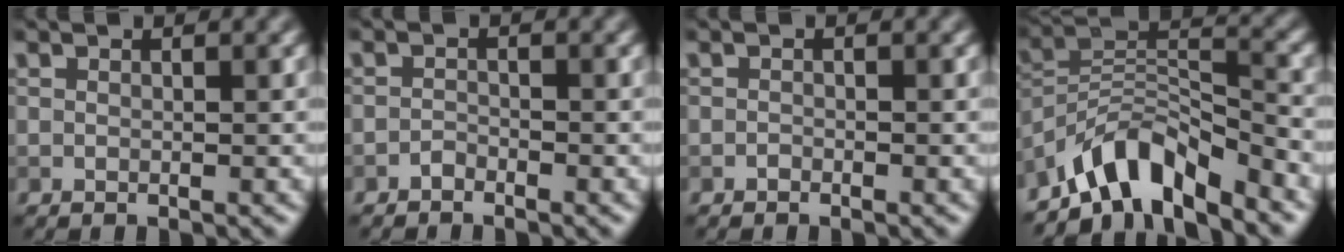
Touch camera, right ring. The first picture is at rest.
{"total": 0.9, "force": [-0.8, 0.3, 0.2], "torque": [-0.004, 0.002, -0.018]}
{"total": 0.5, "force": [-0.5, 0.2, 0.1], "torque": [-0.002, 0.001, -0.010]}
{"total": 7.5, "force": [-6.1, 2.2, 3.7], "torque": [-0.052, 0.002, -0.122]}